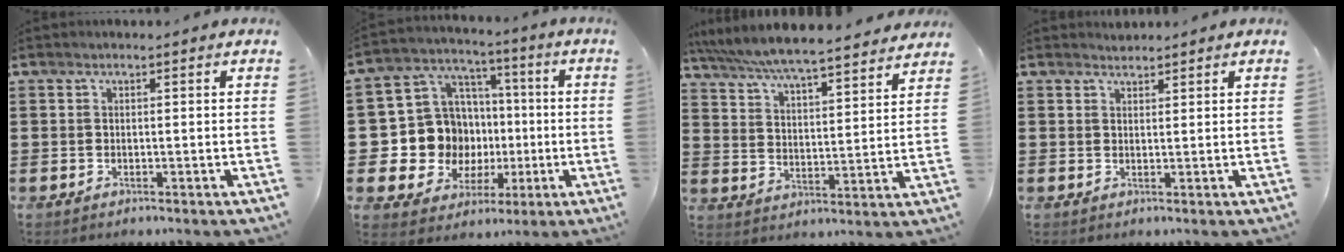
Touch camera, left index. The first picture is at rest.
{"total": 12.3, "force": [-1.0, 11.7, 3.7], "torque": [-0.113, -0.003, -0.007]}
{"total": 6.5, "force": [6.3, -0.1, 1.8], "torque": [-0.063, -0.039, 0.108]}
{"total": 1.2, "force": [1.2, 0.2, -0.1], "torque": [-0.001, 0.001, 0.024]}